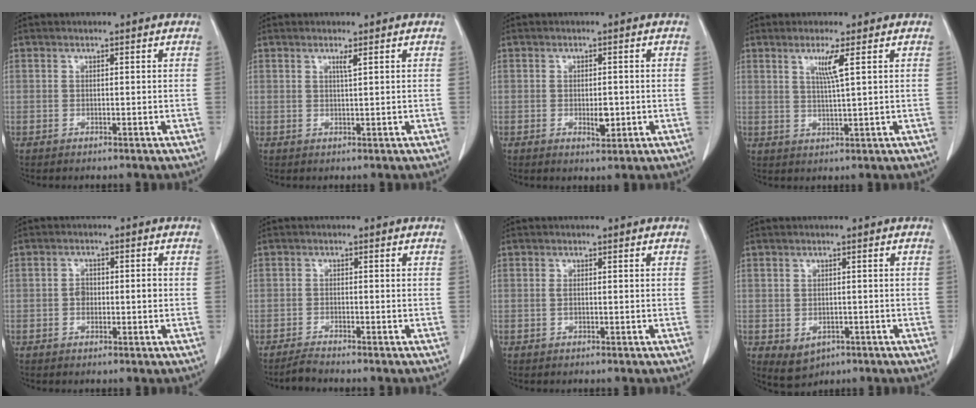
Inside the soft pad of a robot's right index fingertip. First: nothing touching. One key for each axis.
{"total": 1.2, "fx": 0.7, "fy": -0.3, "fz": 0.9, "tx": -0.022, "ty": -0.006, "tz": 0.014}
{"total": 2.4, "fx": -0.4, "fy": 1.1, "fz": 2.1, "tx": -0.035, "ty": -0.002, "tz": -0.001}
{"total": 3.8, "fx": 1.6, "fy": -0.7, "fz": 3.3, "tx": -0.067, "ty": -0.007, "tz": 0.032}
{"total": 2.8, "fx": -0.3, "fy": 1.7, "fz": 2.2, "tx": -0.035, "ty": 0.009, "tz": -0.004}
{"total": 1.7, "fx": -1.6, "fy": -0.4, "fz": 0.3, "tx": -0.011, "ty": -0.008, "tz": -0.033}
{"total": 0.6, "fx": 0.0, "fy": 0.2, "fz": 0.6, "tx": -0.014, "ty": 0.000, "tz": 0.000}
{"total": 3.5, "fx": -1.1, "fy": 2.8, "fz": 1.8, "tx": -0.028, "ty": -0.004, "tz": 0.001}